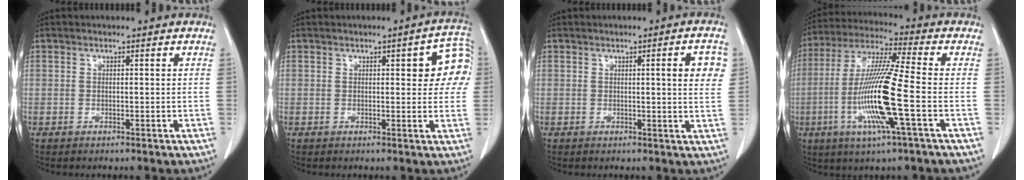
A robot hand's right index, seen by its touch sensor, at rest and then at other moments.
{"total": 7.0, "force": [1.9, 2.4, 6.3], "torque": [-0.060, 0.018, 0.014]}
{"total": 4.8, "force": [1.3, 0.6, 4.6], "torque": [-0.052, -0.001, 0.012]}
{"total": 15.6, "force": [-3.6, -0.2, 15.1], "torque": [-0.314, -0.011, -0.079]}